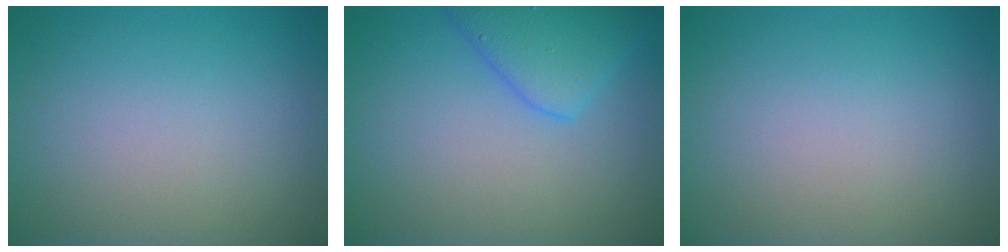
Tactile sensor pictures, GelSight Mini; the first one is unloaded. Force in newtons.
{"total": 2.9, "press": 2.9, "slide": 0.0}
{"total": 0.0}